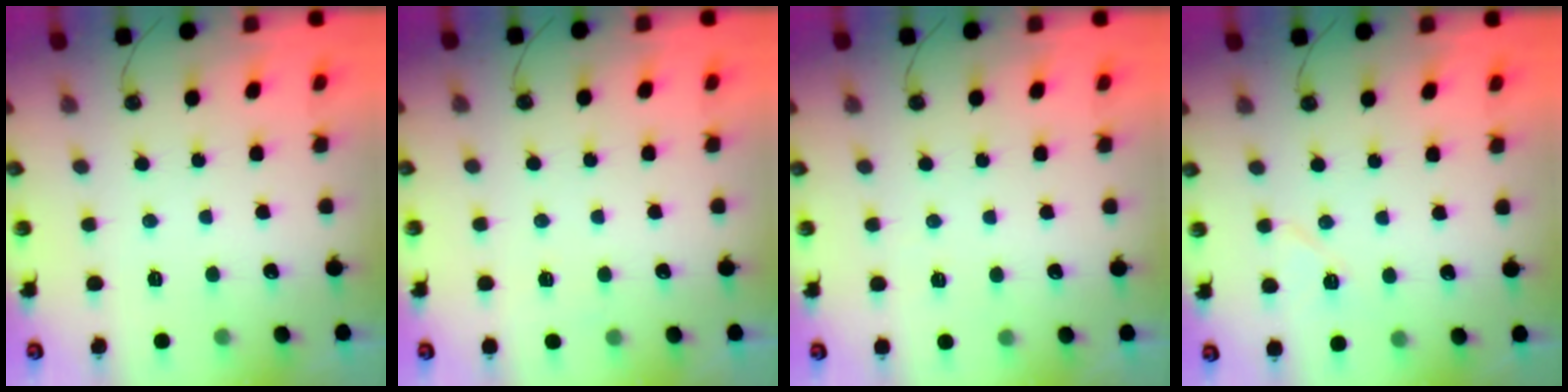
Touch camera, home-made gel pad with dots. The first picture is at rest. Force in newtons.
{"total": 3.5, "press": 2.4, "slide": 2.5}
{"total": 2.4, "press": 2.3, "slide": 0.6}
{"total": 6.9, "press": 6.8, "slide": 1.3}